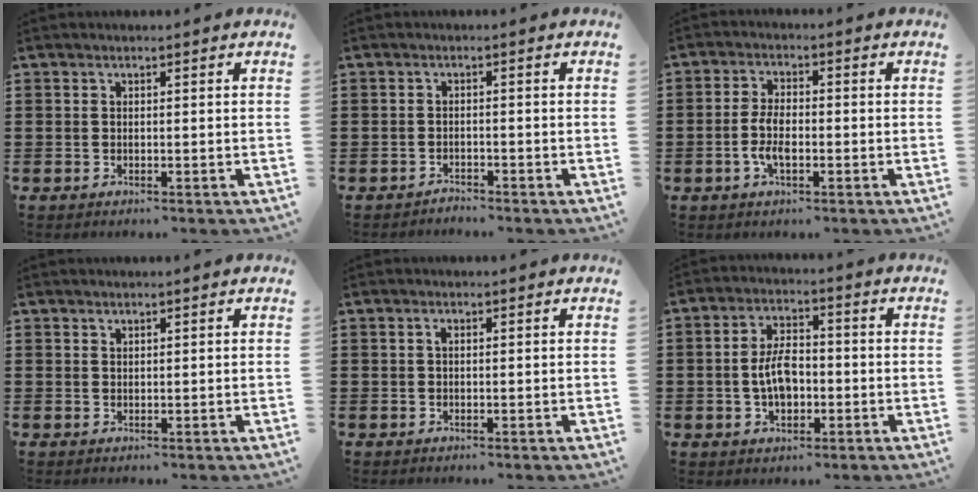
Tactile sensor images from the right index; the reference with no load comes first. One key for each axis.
{"total": 1.4, "fx": -1.4, "fy": 0.1, "fz": 0.0, "tx": -0.004, "ty": 0.004, "tz": -0.031}
{"total": 4.8, "fx": -1.2, "fy": 2.2, "fz": 4.1, "tx": -0.094, "ty": -0.001, "tz": -0.027}
{"total": 0.7, "fx": 0.6, "fy": 0.3, "fz": 0.0, "tx": -0.002, "ty": 0.001, "tz": 0.012}
{"total": 0.7, "fx": 0.1, "fy": 0.3, "fz": 0.6, "tx": -0.012, "ty": 0.001, "tz": 0.002}
{"total": 6.0, "fx": -1.0, "fy": 3.3, "fz": 4.9, "tx": -0.094, "ty": 0.002, "tz": -0.023}